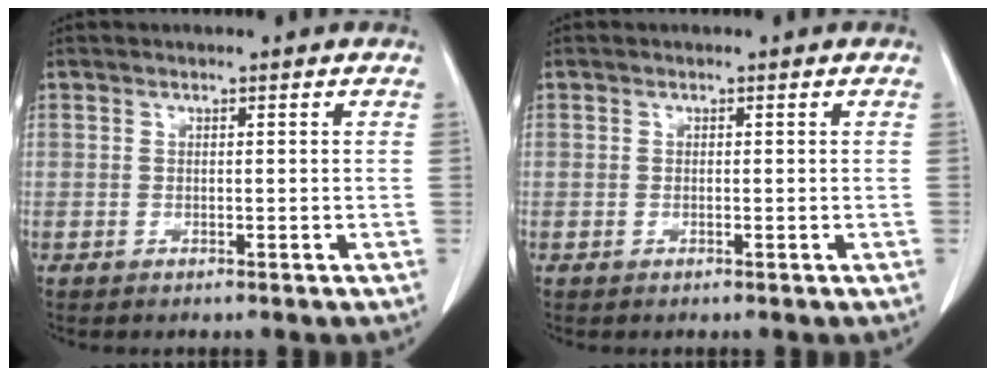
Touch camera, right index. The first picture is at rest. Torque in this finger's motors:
{"motor_torque": [0.06, -0.01, 0.02, 0.00]}